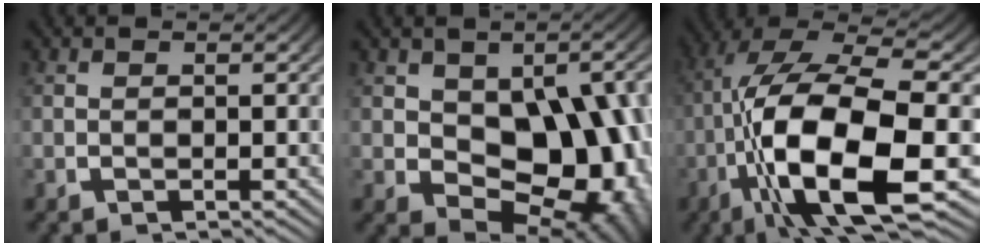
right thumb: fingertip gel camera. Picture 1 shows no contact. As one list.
[{"total": 12.9, "force": [-2.0, 8.2, 9.7], "torque": [-0.168, -0.045, -0.009]}, {"total": 16.1, "force": [-3.7, 7.6, 13.7], "torque": [-0.302, -0.049, -0.034]}]